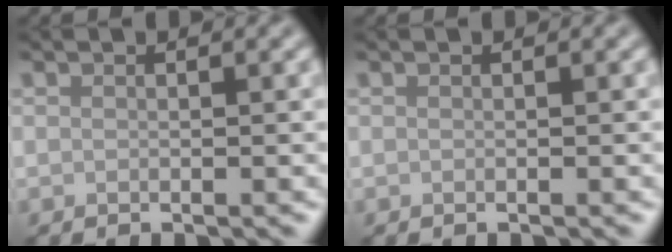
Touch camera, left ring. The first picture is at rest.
{"total": 0.0}